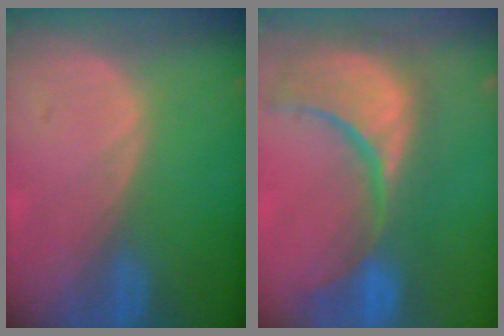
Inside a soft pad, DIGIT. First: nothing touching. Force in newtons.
{"total": 15.2, "press": 12.2, "slide": 9.2}